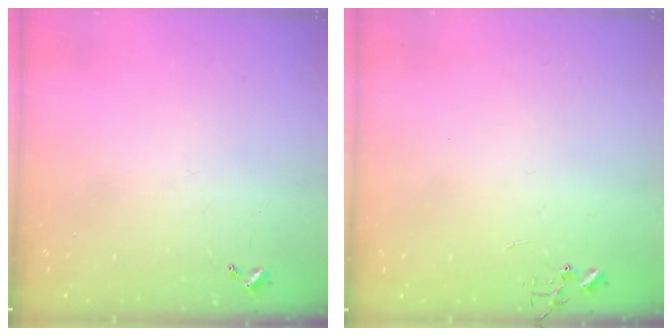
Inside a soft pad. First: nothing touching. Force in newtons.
{"total": 0.0}